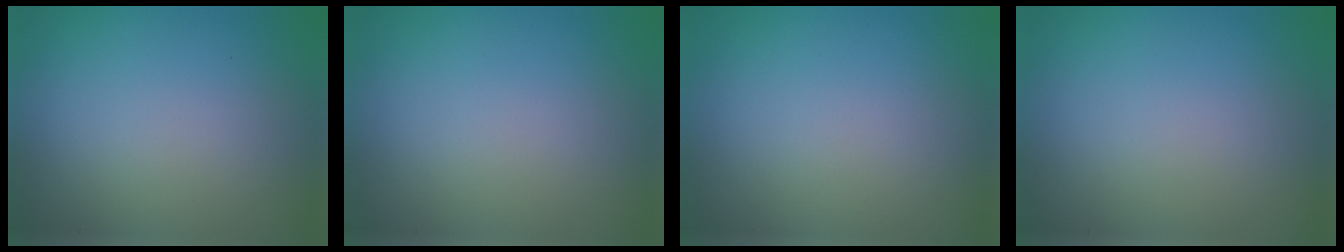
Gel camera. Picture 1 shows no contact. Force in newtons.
{"total": 0.0}
{"total": 0.0}
{"total": 0.0}